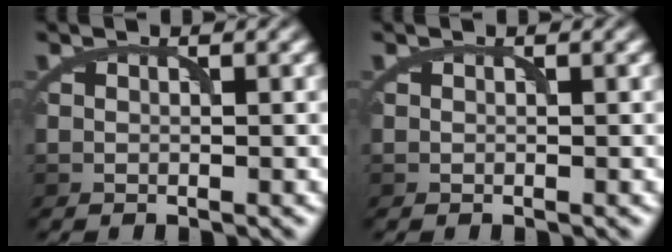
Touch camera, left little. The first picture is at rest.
{"total": 0.0}